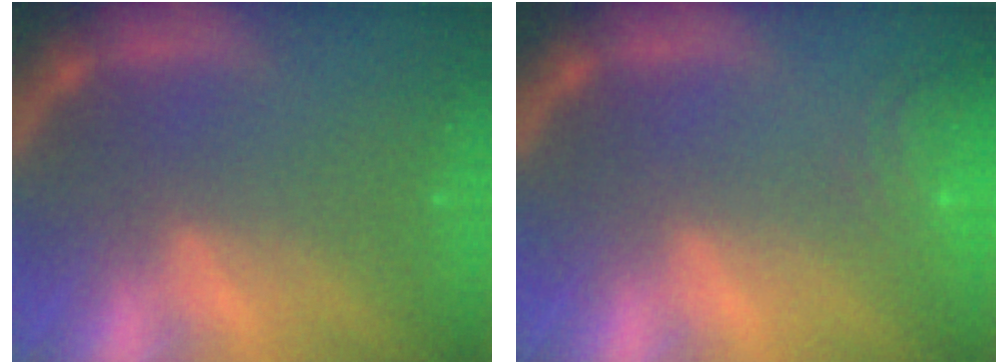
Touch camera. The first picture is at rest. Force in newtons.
{"total": 5.1}